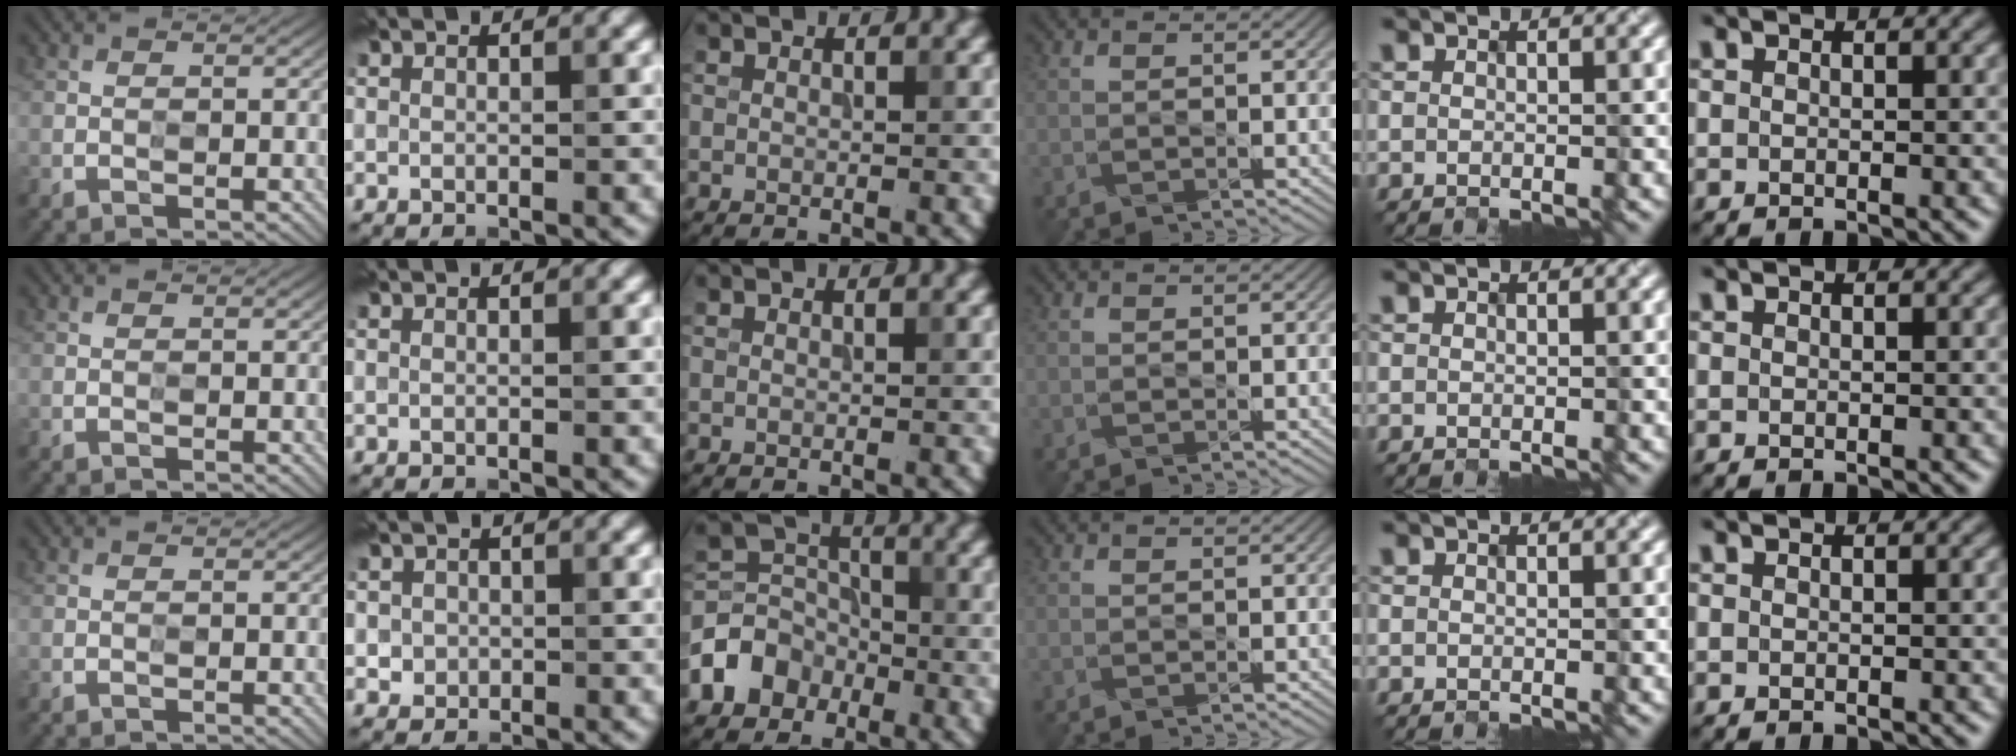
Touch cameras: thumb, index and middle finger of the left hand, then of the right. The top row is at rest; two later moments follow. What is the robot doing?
{"motion": "extract", "object": "power strip"}